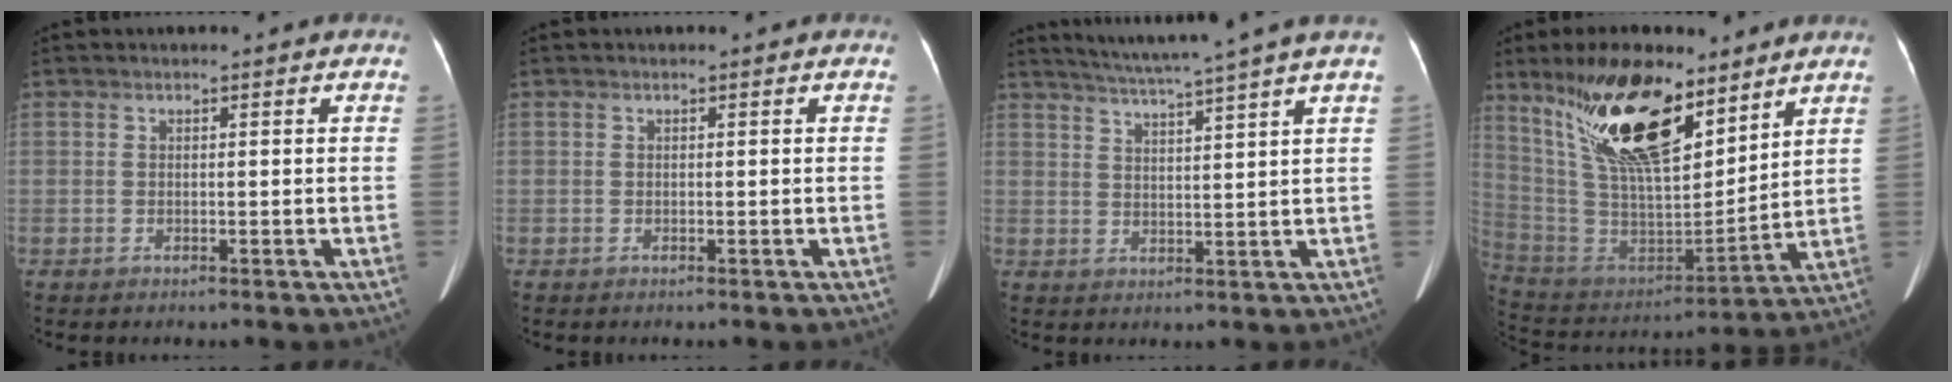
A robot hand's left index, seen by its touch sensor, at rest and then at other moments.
{"total": 0.0}
{"total": 9.9, "force": [8.5, -2.1, 4.8], "torque": [-0.081, 0.004, 0.121]}
{"total": 20.5, "force": [12.8, 6.7, 14.5], "torque": [-0.280, 0.001, 0.238]}